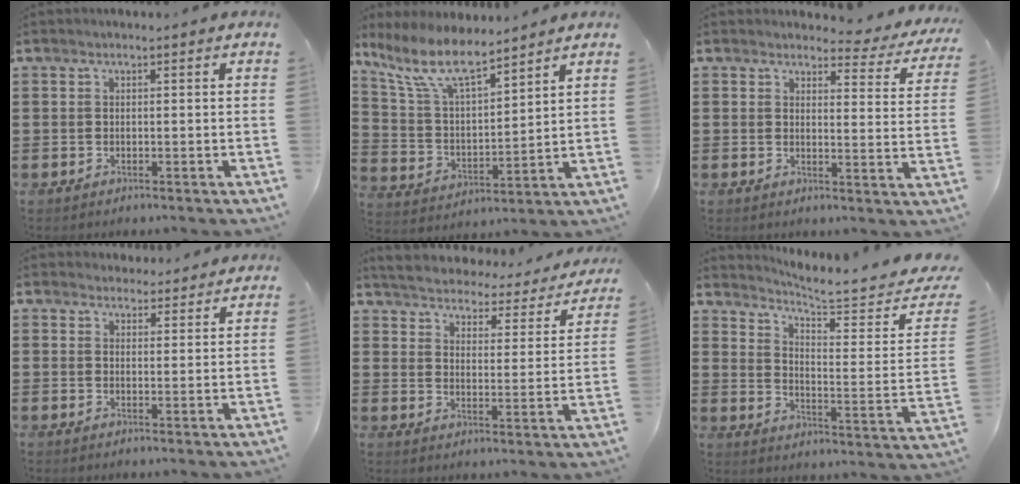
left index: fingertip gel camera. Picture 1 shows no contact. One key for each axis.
{"total": 9.4, "fx": 7.4, "fy": 2.2, "fz": 5.2, "tx": -0.129, "ty": -0.029, "tz": 0.133}
{"total": 3.7, "fx": 3.3, "fy": 1.2, "fz": 1.2, "tx": -0.024, "ty": -0.020, "tz": 0.055}
{"total": 3.1, "fx": 2.9, "fy": 0.9, "fz": 0.1, "tx": -0.011, "ty": -0.004, "tz": 0.056}
{"total": 3.6, "fx": 3.6, "fy": 0.0, "fz": 0.1, "tx": -0.026, "ty": -0.031, "tz": 0.054}
{"total": 5.6, "fx": 5.1, "fy": -0.1, "fz": 2.1, "tx": -0.062, "ty": -0.047, "tz": 0.084}